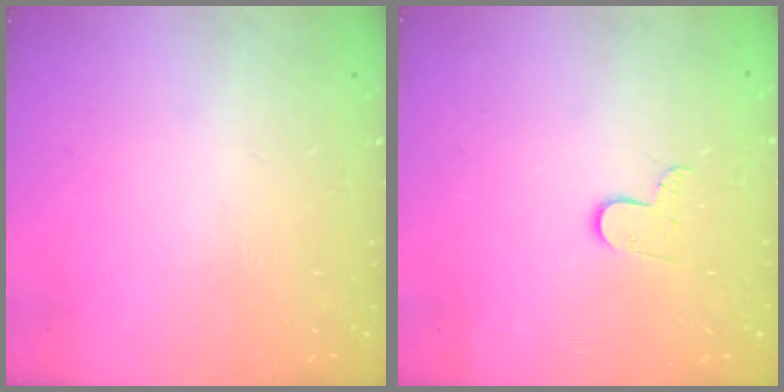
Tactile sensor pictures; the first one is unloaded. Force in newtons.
{"total": 5.2, "press": 5.2, "slide": 0.4}